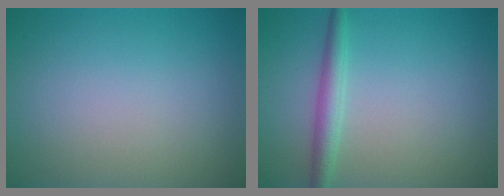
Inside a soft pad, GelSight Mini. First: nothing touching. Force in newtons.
{"total": 2.3, "press": 2.3, "slide": 0.1}